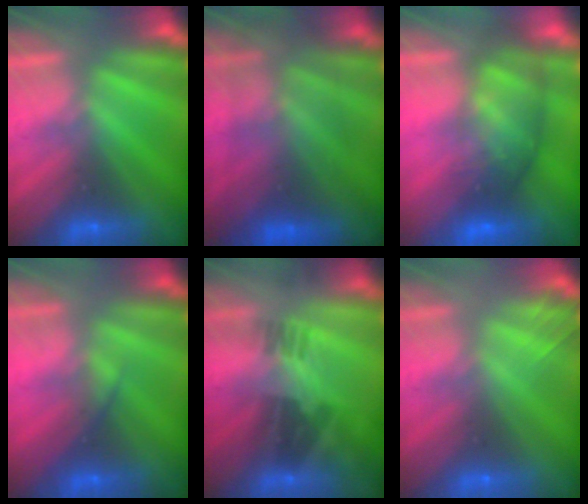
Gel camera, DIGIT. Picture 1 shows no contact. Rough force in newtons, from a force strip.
{"total": 5.5}
{"total": 7.2}
{"total": 2.3}
{"total": 2.2}
{"total": 2.0}